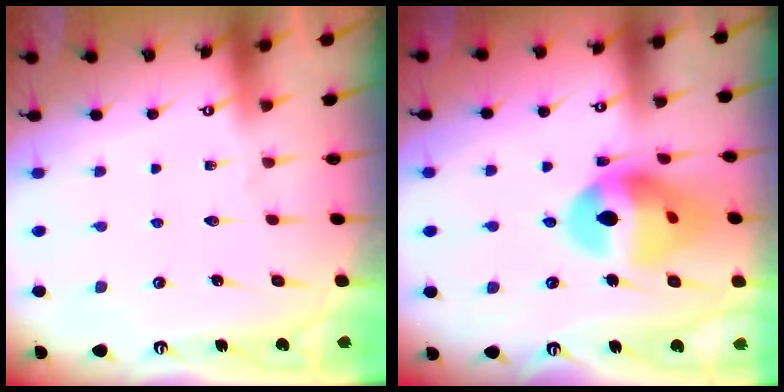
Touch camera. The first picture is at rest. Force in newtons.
{"total": 17.3, "press": 17.2, "slide": 1.9}